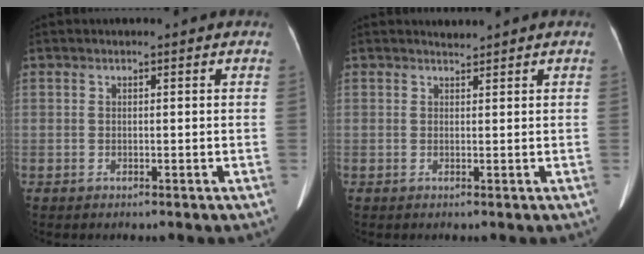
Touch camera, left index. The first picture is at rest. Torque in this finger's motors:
{"motor_torque": [0.24, -0.56, 0.03, 0.01]}